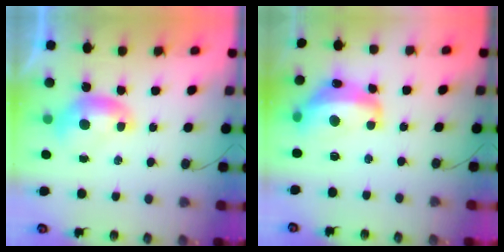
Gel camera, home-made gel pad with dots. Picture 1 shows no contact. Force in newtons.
{"total": 8.9, "press": 8.9, "slide": 0.9}